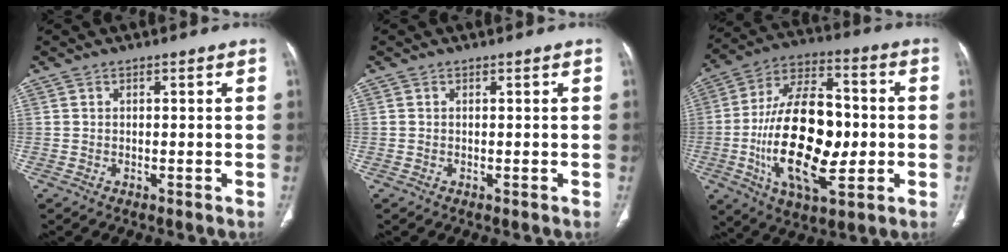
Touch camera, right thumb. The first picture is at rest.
{"total": 0.0}
{"total": 23.9, "force": [-2.9, 12.2, 20.3], "torque": [-0.345, 0.015, -0.040]}